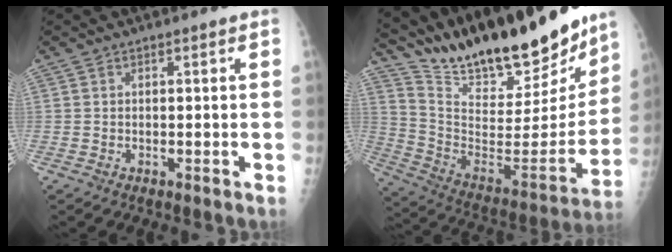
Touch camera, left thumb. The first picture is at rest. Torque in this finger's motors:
{"motor_torque": [0.16, 0.56, 1.41, -1.36, 0.23]}